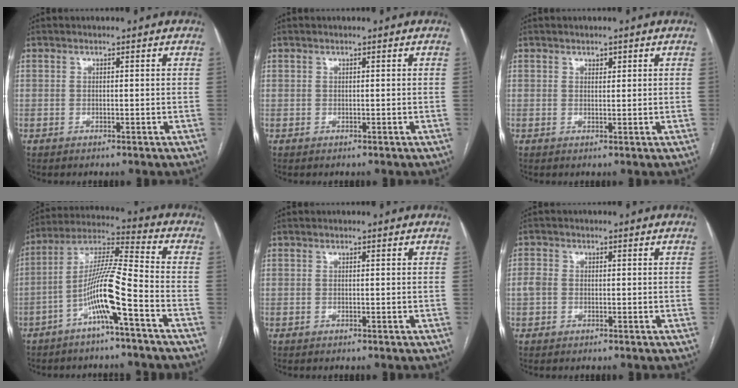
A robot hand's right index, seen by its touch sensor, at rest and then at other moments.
{"total": 0.0}
{"total": 1.0, "force": [0.6, 0.5, 0.6], "torque": [-0.007, 0.000, 0.008]}
{"total": 11.2, "force": [-5.2, -0.3, 9.9], "torque": [-0.197, 0.013, -0.099]}
{"total": 0.0}
{"total": 2.0, "force": [-0.3, 1.7, 1.0], "torque": [-0.030, 0.009, -0.006]}